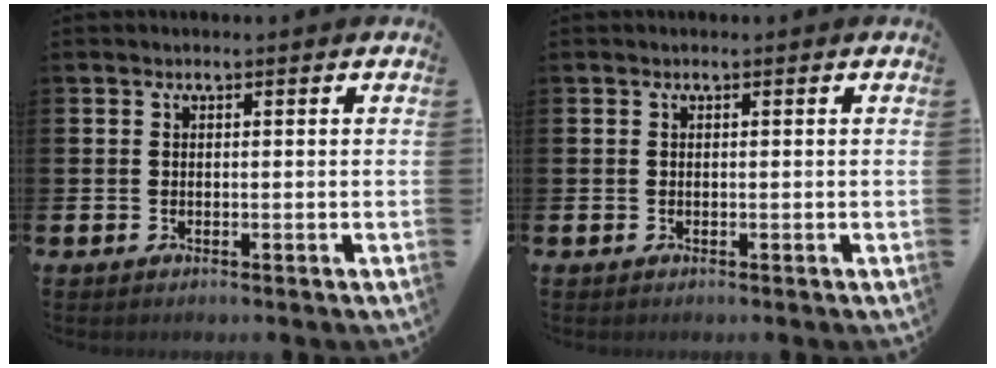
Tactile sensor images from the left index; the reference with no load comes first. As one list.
[{"total": 0.0}]